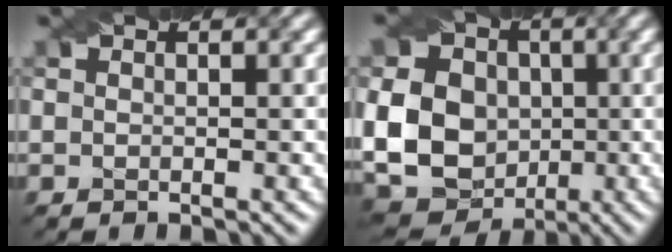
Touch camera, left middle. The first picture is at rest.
{"total": 14.5, "force": [-0.5, 12.2, 7.7], "torque": [-0.151, 0.005, -0.031]}